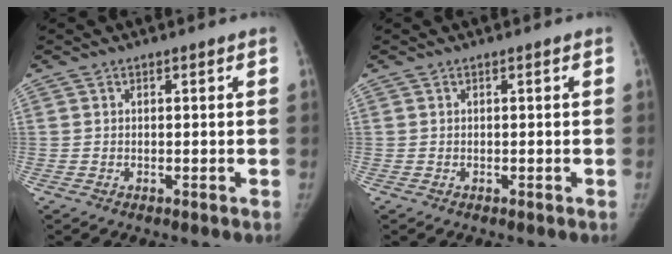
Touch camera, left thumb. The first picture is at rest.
{"total": 0.0}